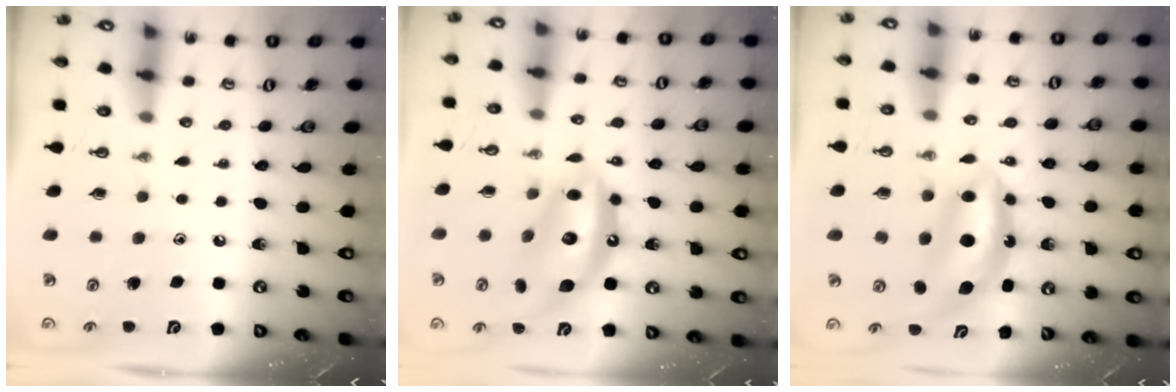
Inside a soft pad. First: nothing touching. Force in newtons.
{"total": 13.5, "press": 13.5, "slide": 1.2}
{"total": 6.9, "press": 6.8, "slide": 0.6}